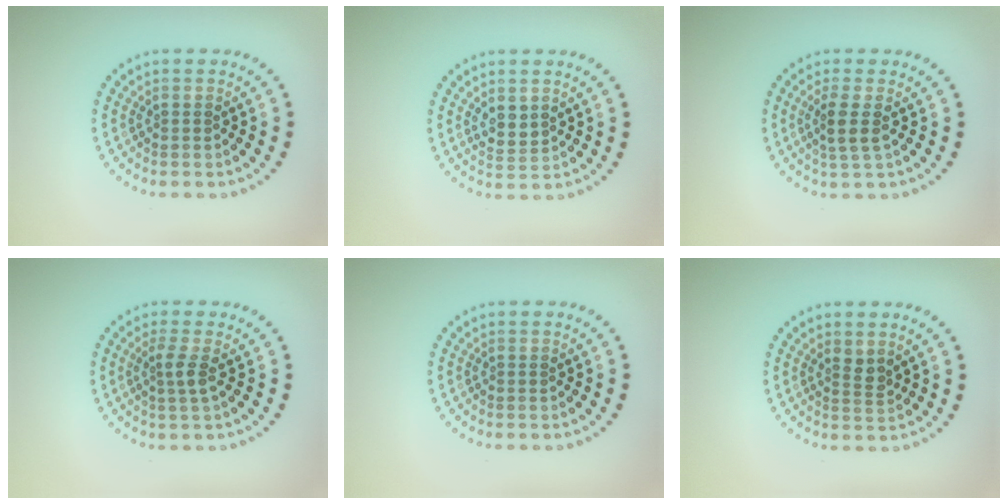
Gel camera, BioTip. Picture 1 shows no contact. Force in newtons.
{"total": 1.9, "press": 1.6, "slide": 1.1}
{"total": 2.1, "press": 1.7, "slide": 1.2}
{"total": 1.9, "press": 1.3, "slide": 1.3}
{"total": 0.0}
{"total": 1.3, "press": 1.0, "slide": 0.7}